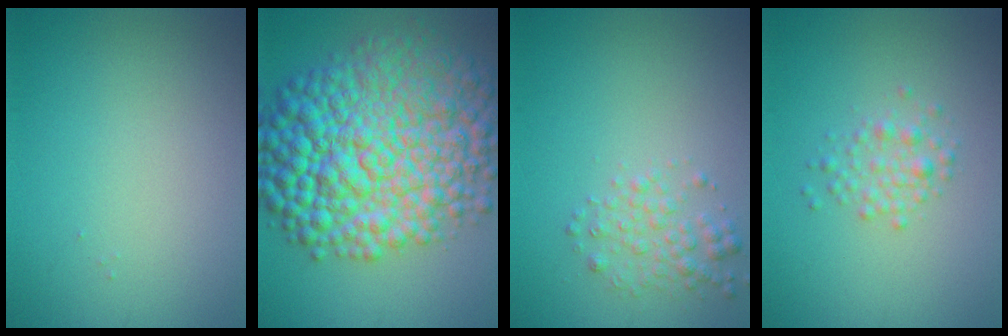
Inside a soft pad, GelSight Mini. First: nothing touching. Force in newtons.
{"total": 13.9, "press": 13.9, "slide": 0.0}
{"total": 2.0, "press": 2.0, "slide": 0.1}
{"total": 1.7, "press": 1.7, "slide": 0.0}